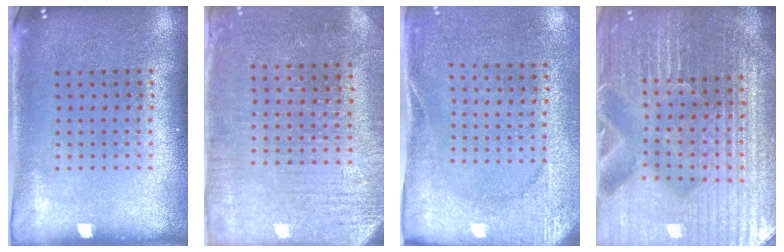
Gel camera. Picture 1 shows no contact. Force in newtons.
{"total": 3.0, "press": 2.9, "slide": 0.7}
{"total": 2.7, "press": 2.3, "slide": 1.3}
{"total": 6.0, "press": 5.5, "slide": 2.5}